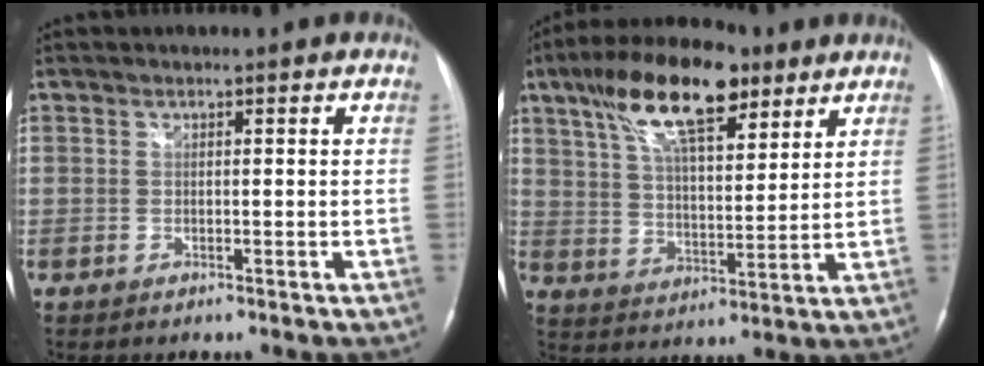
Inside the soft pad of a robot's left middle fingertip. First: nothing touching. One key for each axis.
{"total": 16.7, "fx": 9.9, "fy": 5.7, "fz": 12.1, "tx": -0.225, "ty": 0.029, "tz": 0.179}